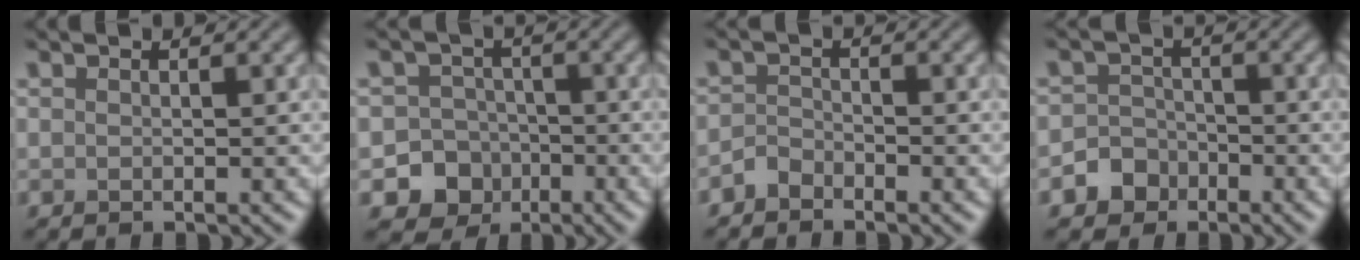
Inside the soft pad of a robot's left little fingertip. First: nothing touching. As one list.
[{"total": 7.7, "force": [-3.4, 6.8, 1.3], "torque": [0.006, -0.021, -0.076]}, {"total": 1.5, "force": [-1.4, 0.7, 0.2], "torque": [-0.001, 0.007, -0.031]}, {"total": 3.8, "force": [-2.1, 3.1, 0.5], "torque": [0.023, -0.003, -0.050]}]